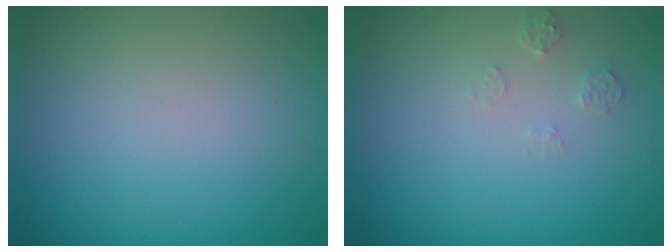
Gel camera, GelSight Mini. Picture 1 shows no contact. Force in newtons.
{"total": 1.1, "press": 1.1, "slide": 0.1}